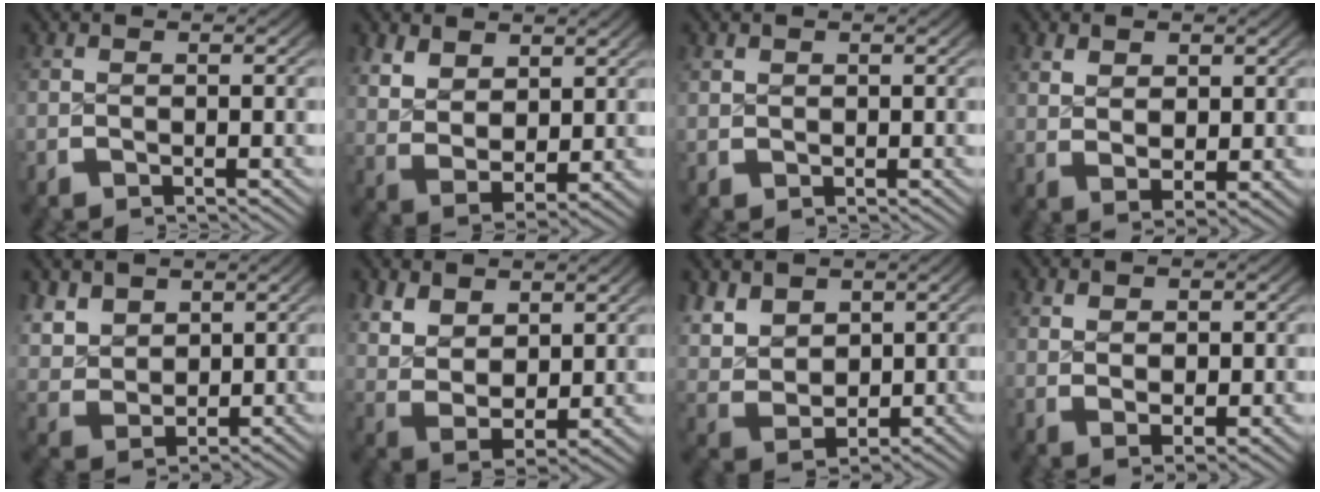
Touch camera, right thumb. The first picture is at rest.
{"total": 6.7, "force": [1.1, 4.8, 4.5], "torque": [-0.106, -0.038, 0.041]}
{"total": 1.1, "force": [0.7, 0.8, 0.2], "torque": [-0.003, -0.002, 0.022]}
{"total": 3.0, "force": [1.2, 1.6, 2.2], "torque": [-0.035, -0.010, 0.035]}
{"total": 7.0, "force": [2.1, 5.5, 3.9], "torque": [-0.099, -0.031, 0.055]}
{"total": 8.3, "force": [1.0, 6.1, 5.5], "torque": [-0.136, -0.044, 0.039]}
{"total": 9.1, "force": [1.4, 7.1, 5.5], "torque": [-0.141, -0.043, 0.045]}
{"total": 2.2, "force": [0.9, 1.1, 1.8], "torque": [-0.029, -0.008, 0.027]}